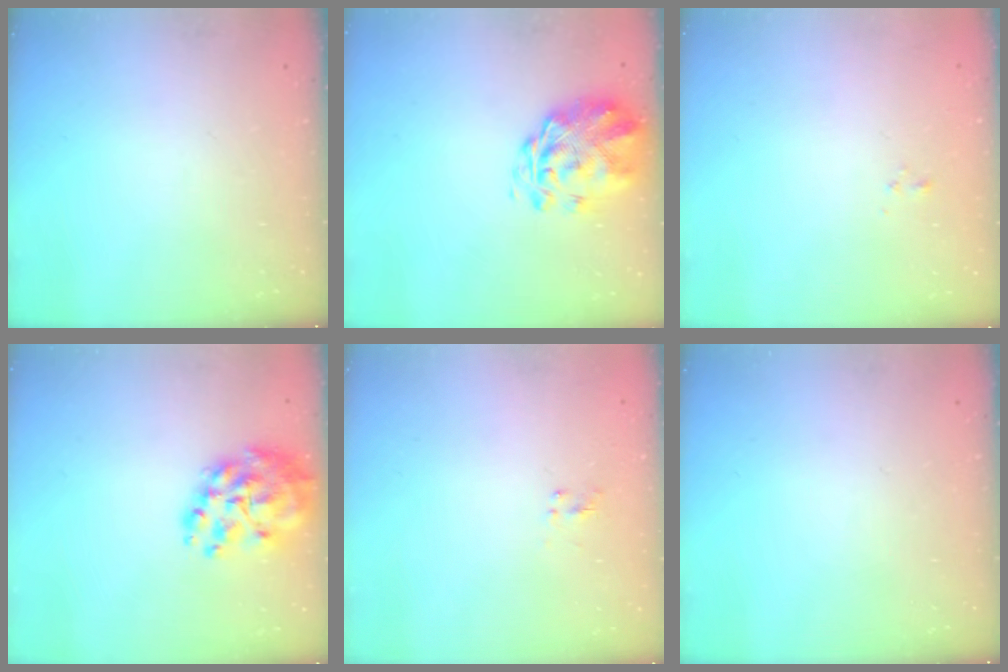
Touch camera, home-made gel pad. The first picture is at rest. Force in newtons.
{"total": 3.1, "press": 2.8, "slide": 1.5}
{"total": 1.0, "press": 0.9, "slide": 0.4}
{"total": 14.8, "press": 14.1, "slide": 4.5}
{"total": 1.3, "press": 1.2, "slide": 0.6}
{"total": 0.0}